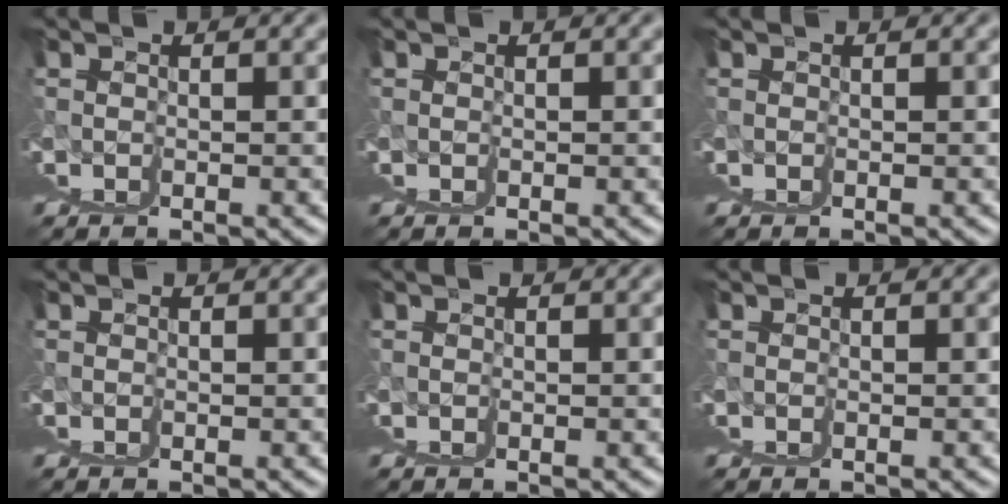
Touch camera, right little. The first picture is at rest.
{"total": 0.0}
{"total": 0.0}
{"total": 0.0}
{"total": 0.0}
{"total": 0.0}